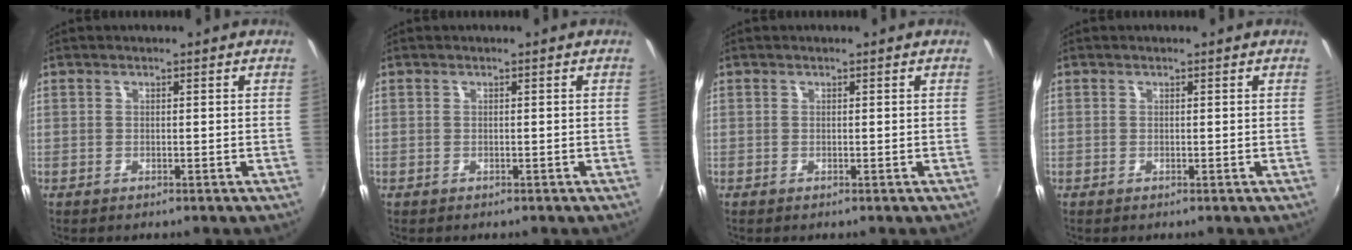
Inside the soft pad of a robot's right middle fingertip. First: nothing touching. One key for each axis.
{"total": 0.0}
{"total": 0.0}
{"total": 0.0}